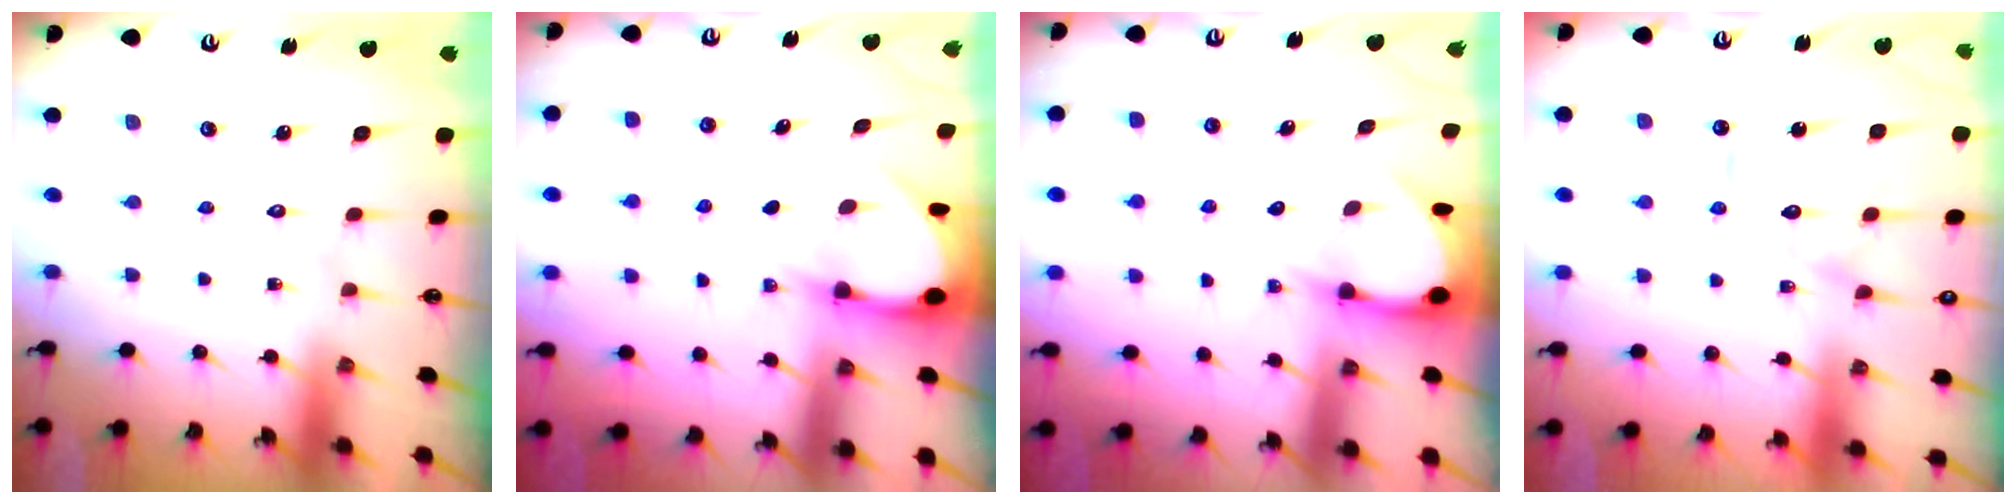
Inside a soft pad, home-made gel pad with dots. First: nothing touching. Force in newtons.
{"total": 2.9, "press": 2.9, "slide": 0.4}
{"total": 3.4, "press": 3.4, "slide": 0.3}
{"total": 11.2, "press": 11.1, "slide": 1.1}